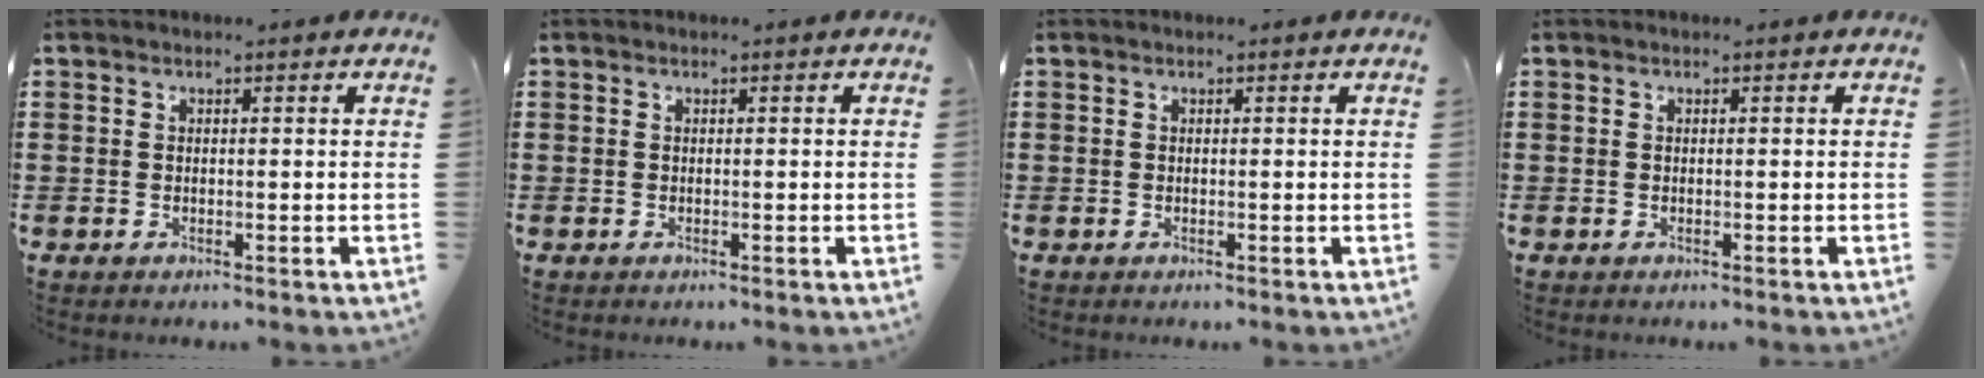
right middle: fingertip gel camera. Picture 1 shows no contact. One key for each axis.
{"total": 0.0}
{"total": 0.0}
{"total": 0.0}